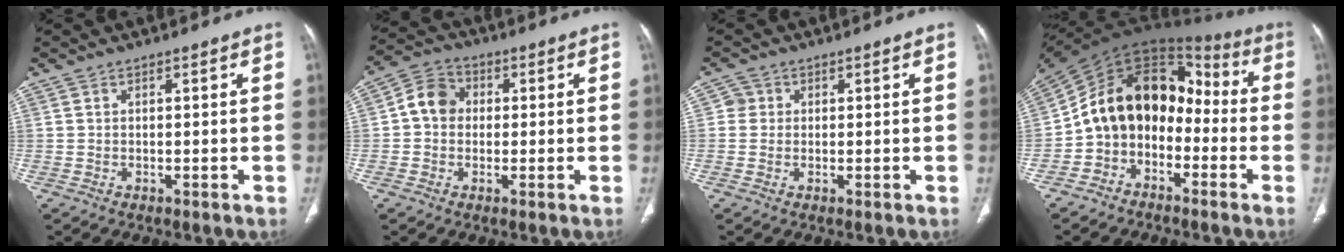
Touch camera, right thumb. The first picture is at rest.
{"total": 6.6, "force": [0.3, 5.7, 3.4], "torque": [-0.046, 0.019, -0.007]}
{"total": 2.2, "force": [0.3, 2.1, 0.4], "torque": [0.006, 0.004, 0.001]}
{"total": 15.5, "force": [-3.8, 11.7, 9.3], "torque": [-0.116, 0.095, -0.078]}